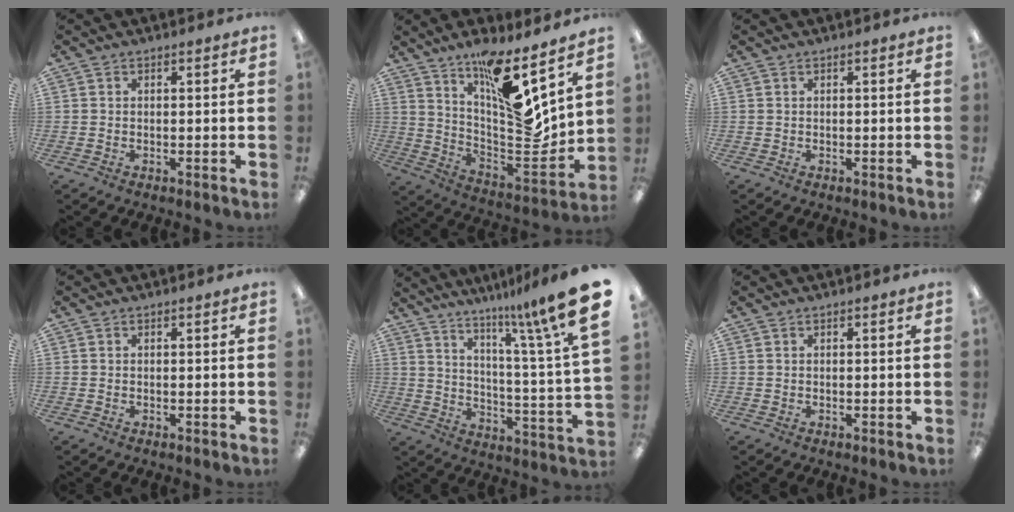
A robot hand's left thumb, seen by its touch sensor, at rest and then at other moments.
{"total": 14.2, "force": [10.0, 2.6, 9.8], "torque": [-0.149, -0.111, 0.166]}
{"total": 0.0}
{"total": 0.0}
{"total": 14.7, "force": [10.6, 0.1, 10.1], "torque": [-0.164, -0.087, 0.163]}
{"total": 0.0}